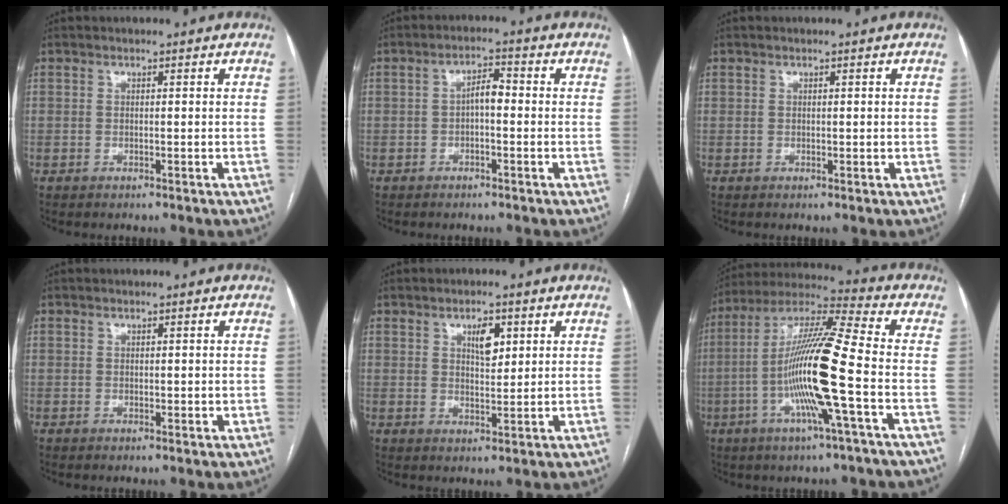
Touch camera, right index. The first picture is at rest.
{"total": 3.2, "force": [-0.4, 1.2, 2.9], "torque": [-0.048, 0.015, -0.007]}
{"total": 0.8, "force": [0.3, 0.5, 0.5], "torque": [-0.005, -0.003, 0.006]}
{"total": 1.3, "force": [0.4, 0.9, 0.9], "torque": [-0.009, -0.004, 0.007]}
{"total": 4.0, "force": [1.8, 1.6, 3.2], "torque": [-0.053, 0.000, 0.031]}
{"total": 16.2, "force": [-3.7, -0.4, 15.8], "torque": [-0.304, -0.002, -0.082]}